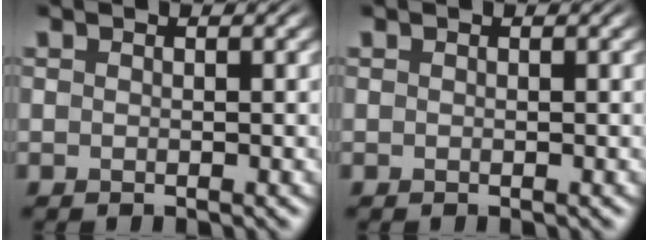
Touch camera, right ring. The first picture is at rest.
{"total": 0.0}